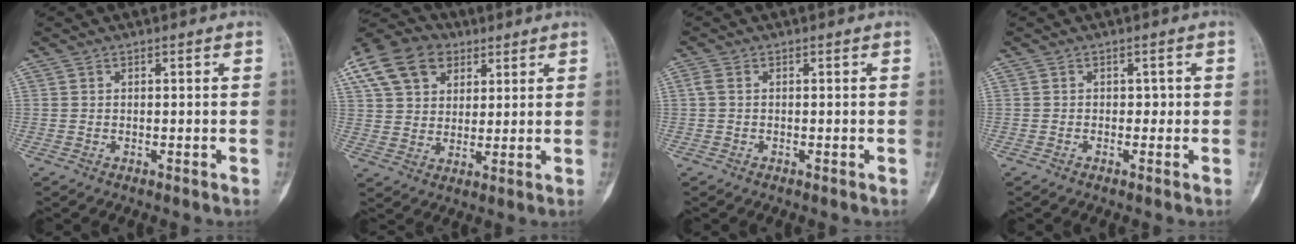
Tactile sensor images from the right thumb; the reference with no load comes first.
{"total": 22.4, "force": [10.7, 16.4, 10.9], "torque": [-0.249, 0.048, 0.203]}
{"total": 1.3, "force": [0.2, 0.8, 1.0], "torque": [-0.029, 0.004, 0.004]}
{"total": 1.1, "force": [-0.1, 0.8, 0.7], "torque": [0.003, 0.004, -0.005]}